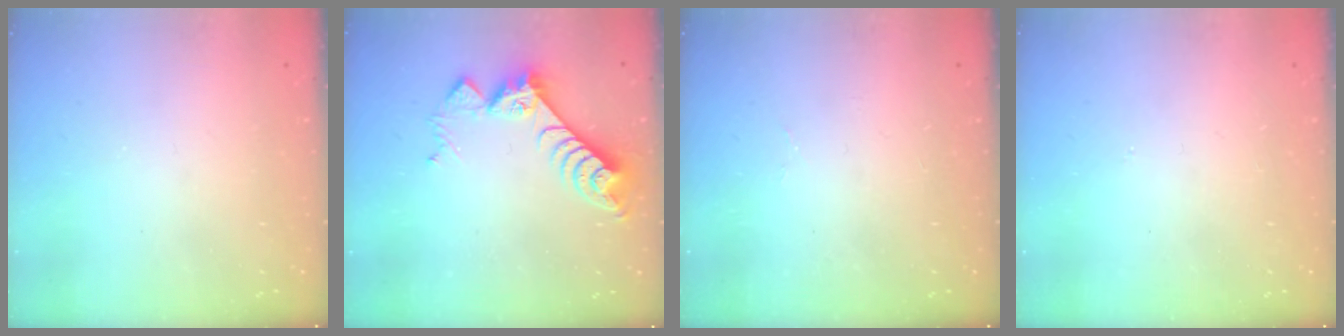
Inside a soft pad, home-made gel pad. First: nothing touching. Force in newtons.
{"total": 9.7, "press": 9.7, "slide": 0.6}
{"total": 2.0, "press": 1.9, "slide": 0.8}
{"total": 3.0, "press": 3.0, "slide": 0.4}